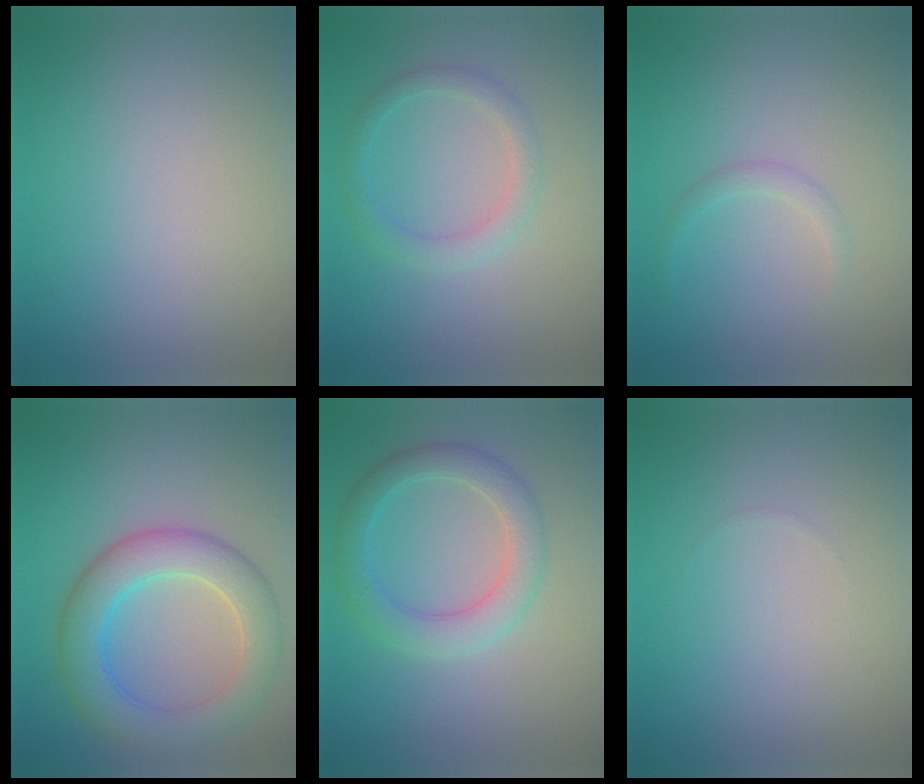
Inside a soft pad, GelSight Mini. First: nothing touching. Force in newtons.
{"total": 2.3, "press": 2.3, "slide": 0.1}
{"total": 1.0, "press": 1.0, "slide": 0.1}
{"total": 6.3, "press": 6.3, "slide": 0.3}
{"total": 4.0, "press": 4.0, "slide": 0.3}
{"total": 0.0}